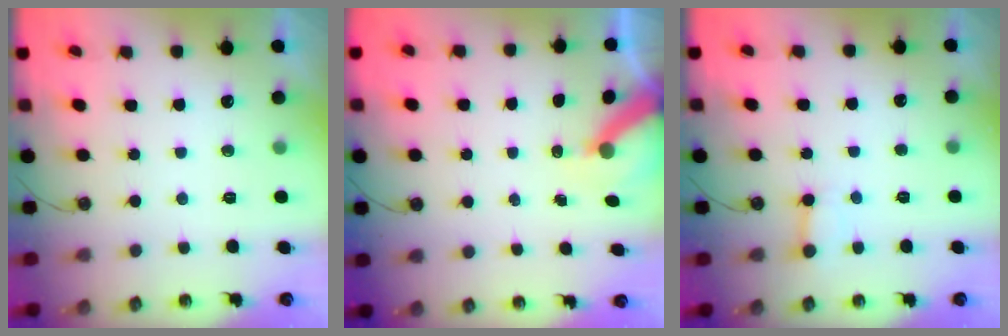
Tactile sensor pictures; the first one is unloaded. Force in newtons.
{"total": 6.4, "press": 6.4, "slide": 0.6}
{"total": 3.0, "press": 3.0, "slide": 0.4}